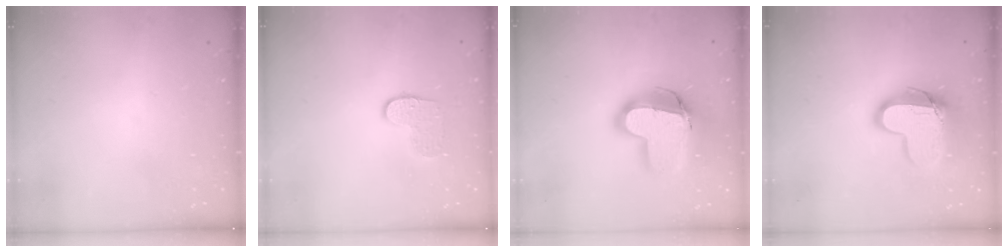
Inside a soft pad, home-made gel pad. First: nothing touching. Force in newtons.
{"total": 7.3, "press": 7.3, "slide": 0.2}
{"total": 18.9, "press": 18.8, "slide": 2.2}
{"total": 15.2, "press": 15.2, "slide": 1.3}